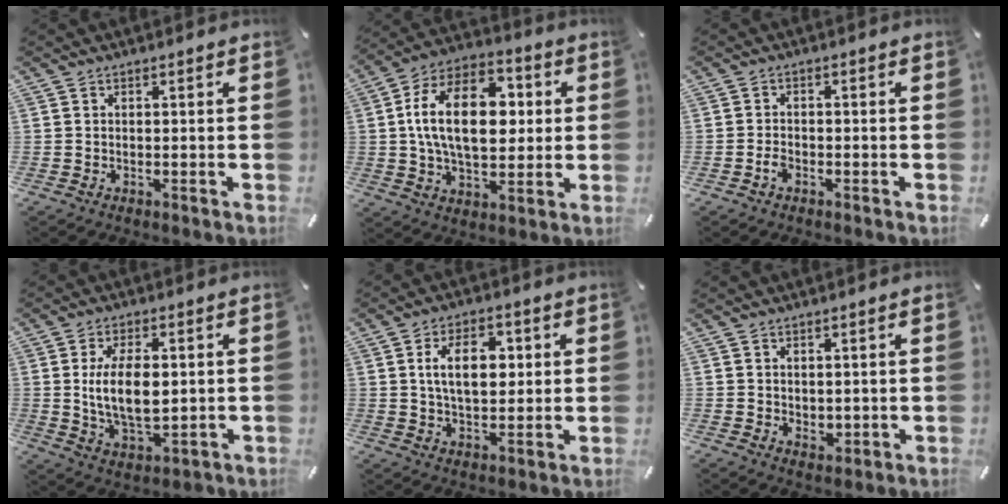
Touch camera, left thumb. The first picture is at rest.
{"total": 19.4, "force": [2.1, 12.0, 15.0], "torque": [-0.282, 0.010, 0.032]}
{"total": 2.1, "force": [-1.2, 1.1, 1.2], "torque": [-0.022, 0.005, -0.024]}
{"total": 11.7, "force": [0.9, 6.3, 9.8], "torque": [-0.188, -0.006, 0.010]}
{"total": 10.6, "force": [2.2, 6.6, 7.9], "torque": [-0.144, 0.002, 0.031]}
{"total": 2.2, "force": [0.9, 1.9, 0.6], "torque": [-0.004, -0.001, 0.016]}